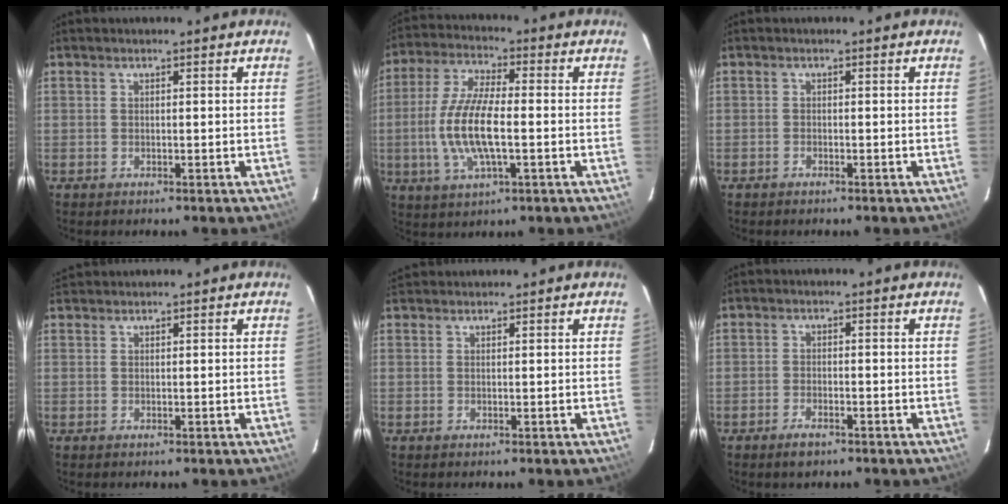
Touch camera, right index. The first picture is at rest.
{"total": 12.6, "force": [-1.8, 4.0, 11.8], "torque": [-0.247, -0.001, -0.037]}
{"total": 0.5, "force": [-0.5, 0.1, 0.1], "torque": [-0.001, 0.001, -0.010]}
{"total": 1.4, "force": [1.4, 0.3, 0.1], "torque": [0.001, 0.010, 0.027]}
{"total": 2.3, "force": [2.1, 0.8, 0.4], "torque": [-0.005, 0.016, 0.039]}
{"total": 2.7, "force": [-2.0, 1.0, 1.6], "torque": [-0.039, -0.002, -0.038]}